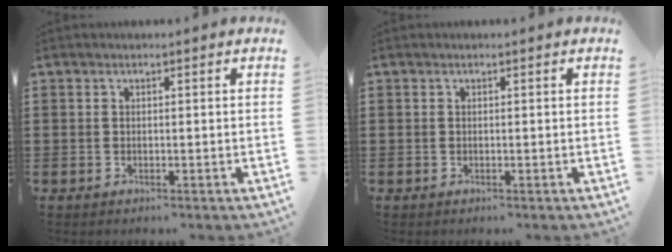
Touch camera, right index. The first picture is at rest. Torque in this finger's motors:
{"motor_torque": [-0.05, 0.49, 0.00, 0.01]}